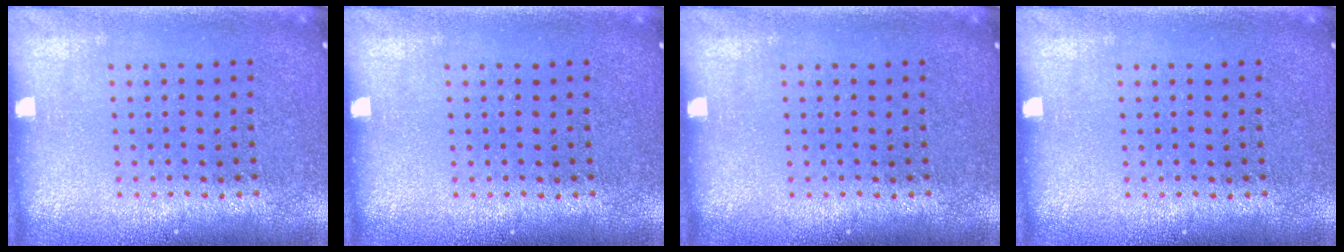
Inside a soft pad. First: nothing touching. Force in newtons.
{"total": 0.0}
{"total": 0.0}
{"total": 0.0}